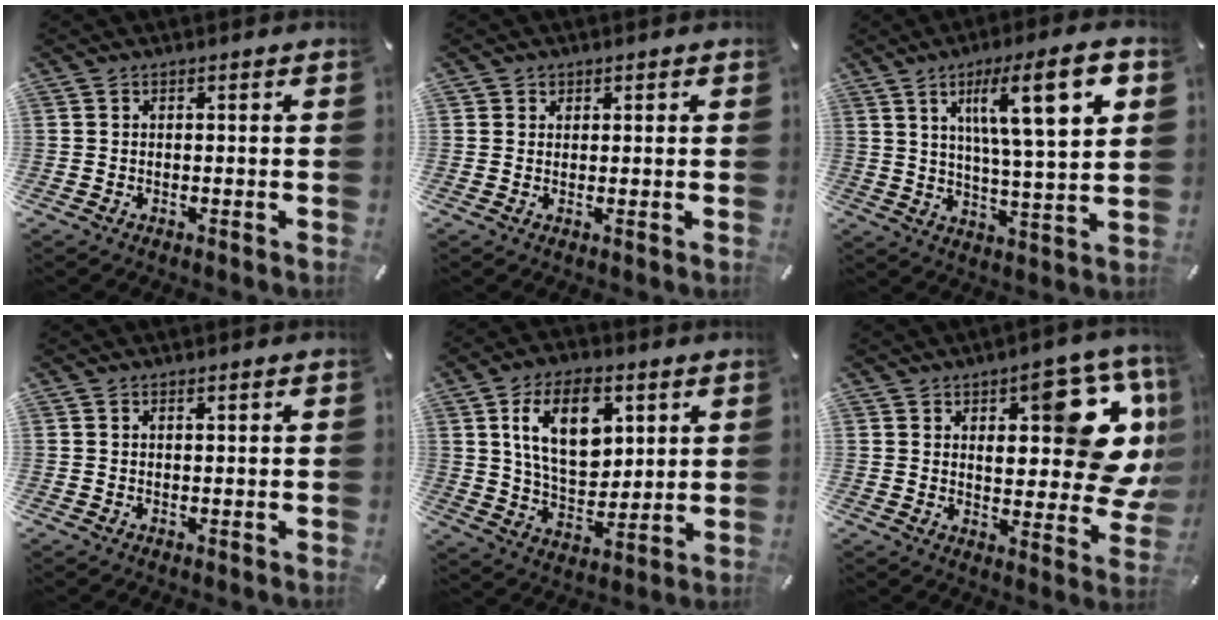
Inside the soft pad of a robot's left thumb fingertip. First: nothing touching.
{"total": 1.5, "force": [0.7, 1.3, 0.2], "torque": [0.003, 0.000, 0.009]}
{"total": 15.8, "force": [7.0, 3.5, 13.7], "torque": [-0.215, -0.019, 0.105]}
{"total": 0.6, "force": [0.5, 0.1, 0.4], "torque": [-0.008, -0.001, 0.008]}
{"total": 15.7, "force": [5.8, 9.8, 10.8], "torque": [-0.192, -0.003, 0.100]}
{"total": 20.7, "force": [8.6, 9.3, 16.3], "torque": [-0.197, -0.056, 0.134]}